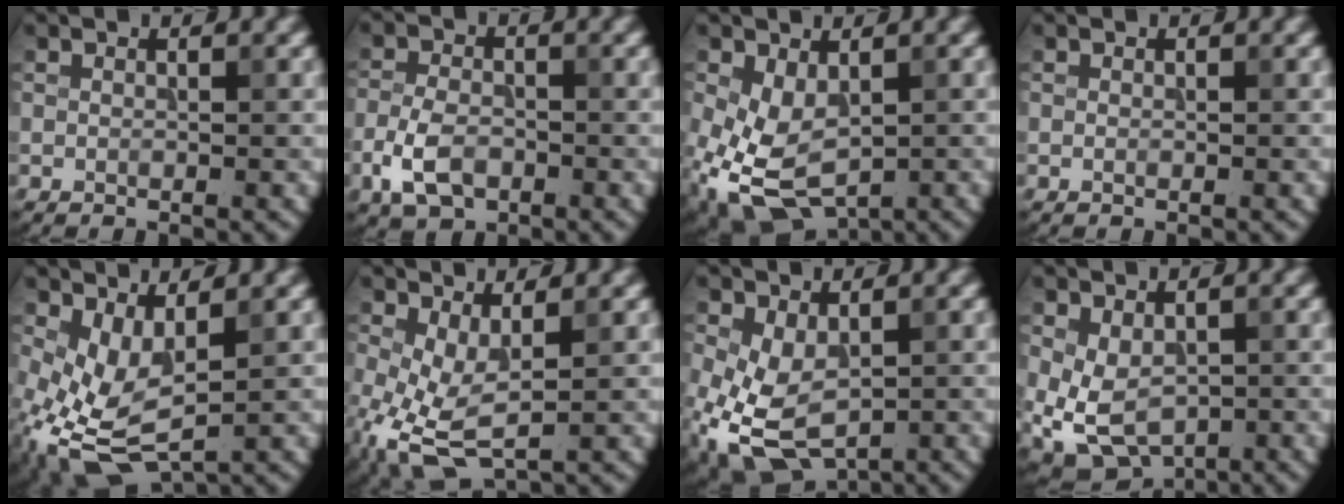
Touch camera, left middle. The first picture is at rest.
{"total": 3.9, "force": [-2.4, 2.2, 2.1], "torque": [-0.048, -0.005, -0.043]}
{"total": 6.6, "force": [-2.4, 3.8, 4.8], "torque": [-0.123, -0.012, -0.030]}
{"total": 0.0}
{"total": 5.0, "force": [-1.0, 2.4, 4.3], "torque": [-0.109, -0.008, -0.008]}
{"total": 4.7, "force": [-1.5, 2.0, 4.0], "torque": [-0.107, -0.011, -0.018]}
{"total": 7.3, "force": [-2.9, 4.1, 5.3], "torque": [-0.136, -0.019, -0.036]}
{"total": 5.9, "force": [-1.3, 3.7, 4.3], "torque": [-0.100, -0.025, -0.001]}